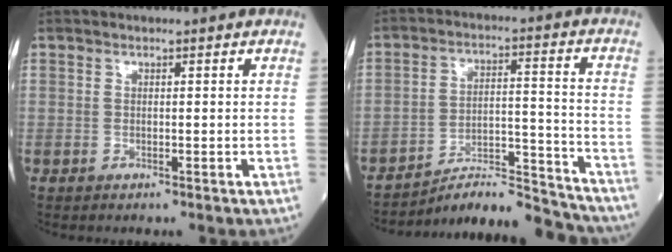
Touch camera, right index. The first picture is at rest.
{"total": 13.4, "force": [-13.2, 0.7, 1.8], "torque": [-0.015, 0.033, -0.209]}